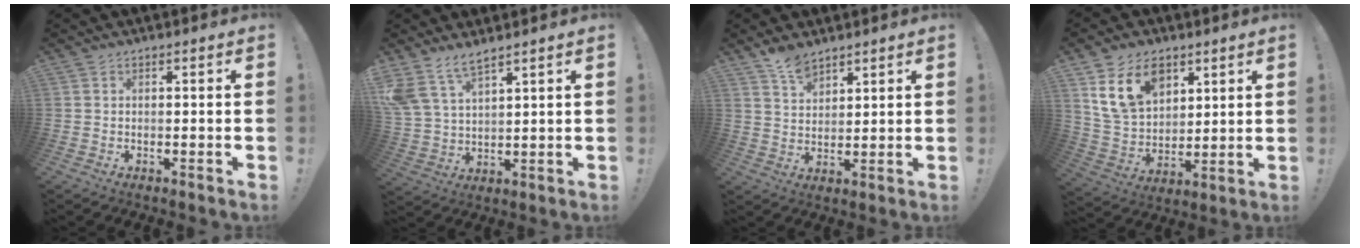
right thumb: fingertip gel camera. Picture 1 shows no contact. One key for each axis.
{"total": 8.6, "fx": 7.0, "fy": 3.2, "fz": 3.9, "tx": -0.088, "ty": -0.029, "tz": 0.140}
{"total": 6.3, "fx": 5.3, "fy": 2.8, "fz": 2.0, "tx": -0.030, "ty": -0.035, "tz": 0.097}
{"total": 15.2, "fx": 8.2, "fy": 10.1, "fz": 7.8, "tx": -0.136, "ty": -0.036, "tz": 0.156}